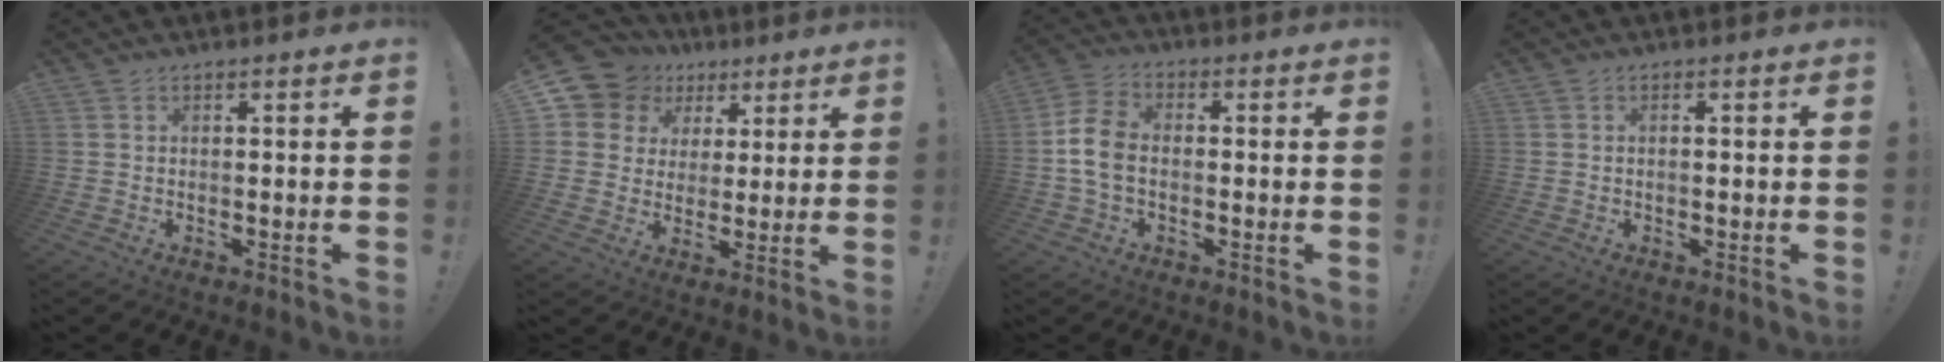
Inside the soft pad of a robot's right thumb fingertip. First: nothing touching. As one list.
[{"total": 10.0, "force": [4.6, 8.5, 2.7], "torque": [-0.044, -0.029, 0.094]}, {"total": 9.4, "force": [-1.2, 6.2, 7.0], "torque": [-0.143, 0.011, -0.016]}, {"total": 0.7, "force": [-0.4, 0.1, 0.6], "torque": [-0.017, 0.004, -0.006]}]